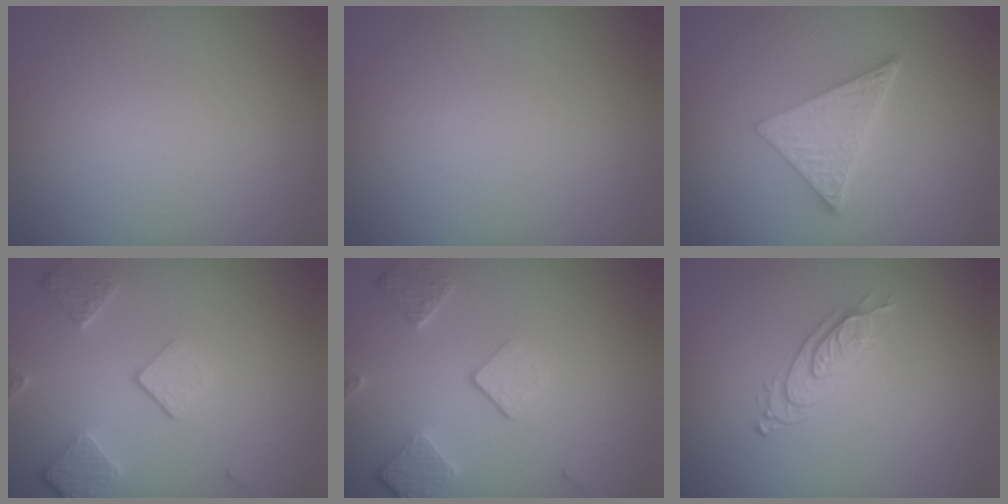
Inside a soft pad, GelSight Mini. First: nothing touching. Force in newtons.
{"total": 0.0}
{"total": 4.9, "press": 3.5, "slide": 3.5}
{"total": 4.0, "press": 3.1, "slide": 2.5}
{"total": 4.0, "press": 3.1, "slide": 2.5}
{"total": 2.3, "press": 2.1, "slide": 0.9}